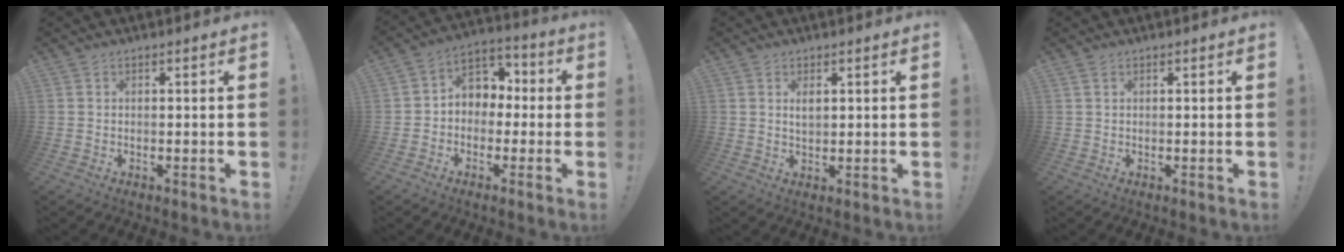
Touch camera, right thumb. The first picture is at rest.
{"total": 7.3, "force": [0.2, 6.5, 3.2], "torque": [-0.044, 0.006, 0.011]}
{"total": 2.2, "force": [1.1, 0.9, 1.7], "torque": [-0.021, -0.007, 0.018]}
{"total": 1.0, "force": [0.6, 0.5, 0.7], "torque": [-0.015, 0.001, 0.012]}